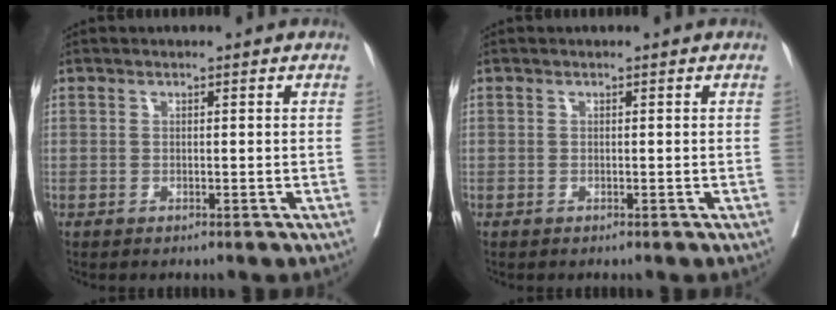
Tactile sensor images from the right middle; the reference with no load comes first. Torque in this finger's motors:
{"motor_torque": [0.65, -0.61, -0.07, -0.07]}